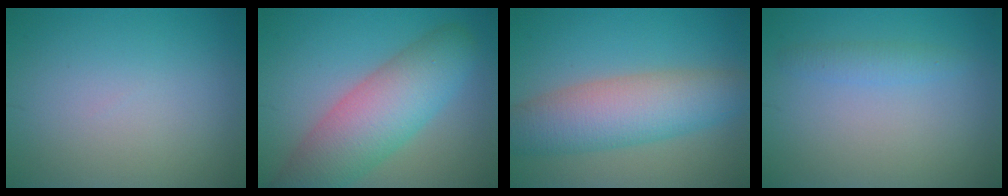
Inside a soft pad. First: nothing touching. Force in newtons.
{"total": 8.3, "press": 8.3, "slide": 0.5}
{"total": 7.3, "press": 7.3, "slide": 0.2}
{"total": 1.5, "press": 1.5, "slide": 0.1}